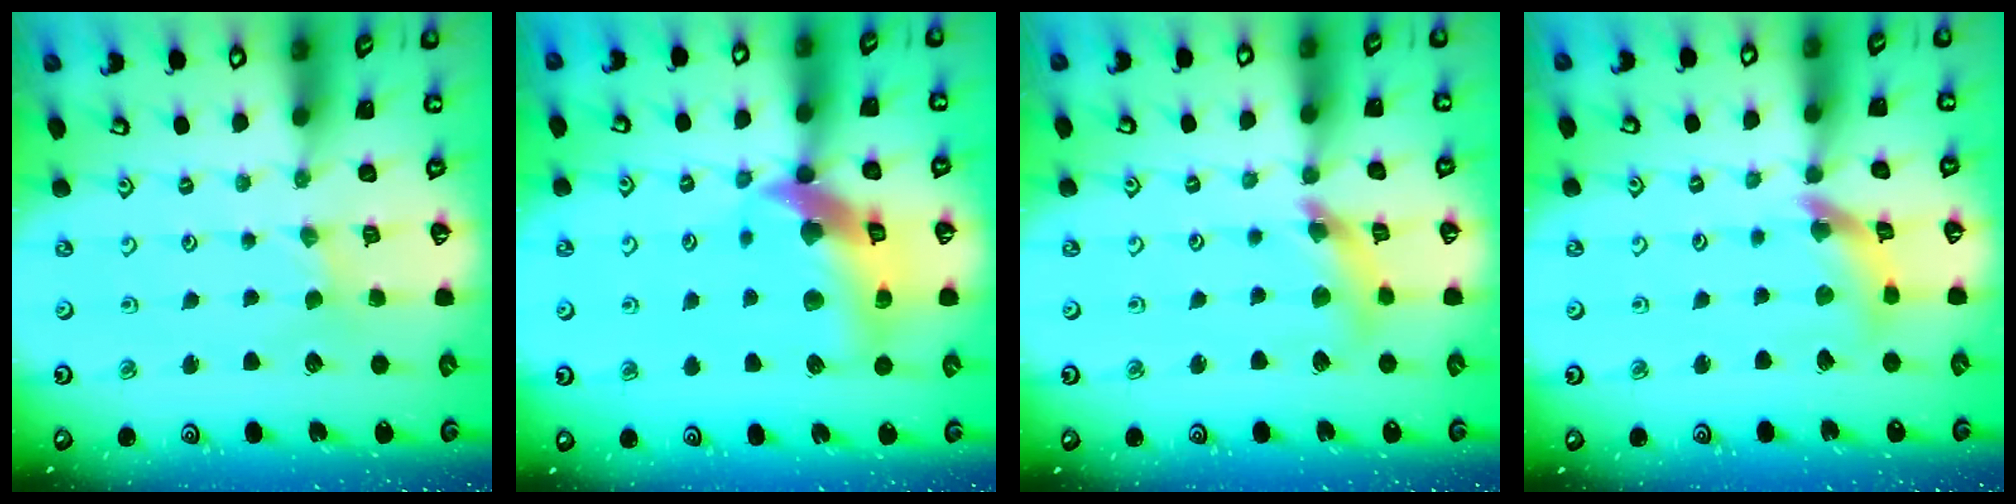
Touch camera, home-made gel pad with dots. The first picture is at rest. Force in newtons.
{"total": 15.2, "press": 15.0, "slide": 2.2}
{"total": 10.9, "press": 10.8, "slide": 1.3}
{"total": 10.1, "press": 10.1, "slide": 1.1}